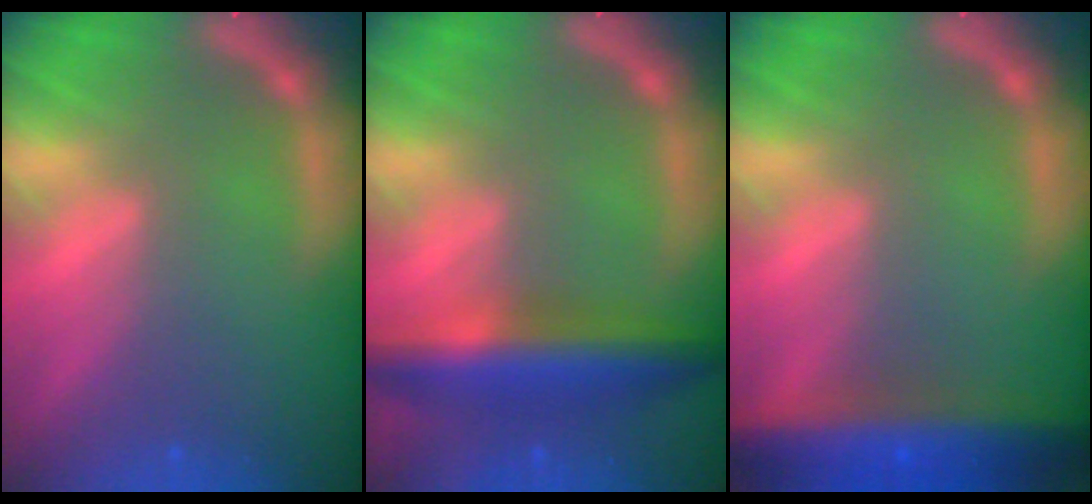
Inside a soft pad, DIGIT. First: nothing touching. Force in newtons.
{"total": 7.0}
{"total": 10.0}